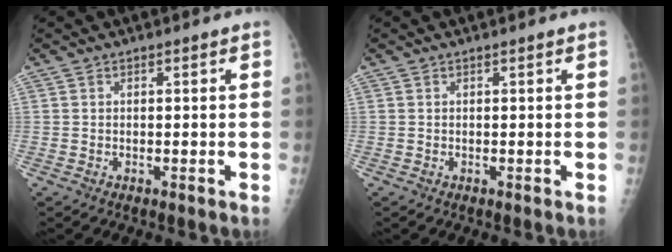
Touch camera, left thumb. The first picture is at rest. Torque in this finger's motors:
{"motor_torque": [0.00, 0.00, 0.00, 0.00, 0.00]}